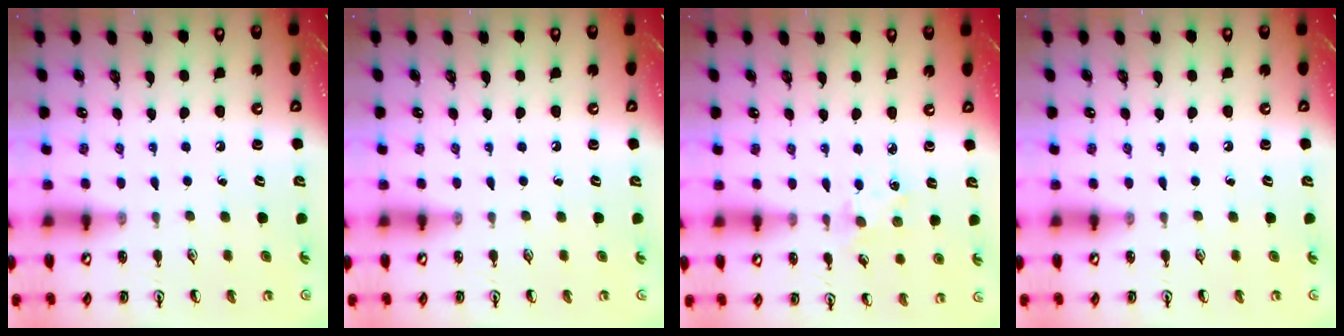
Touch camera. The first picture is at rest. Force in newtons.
{"total": 0.0}
{"total": 2.8, "press": 2.8, "slide": 0.4}
{"total": 0.0}